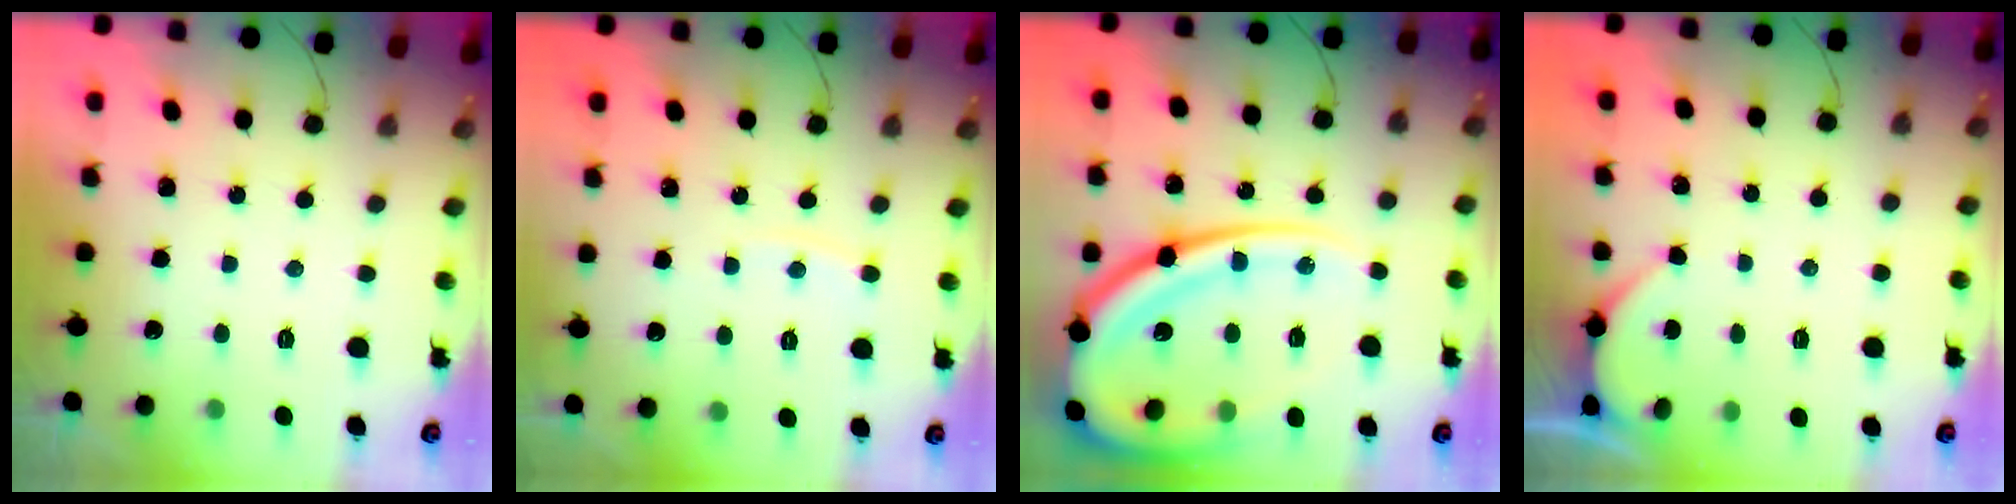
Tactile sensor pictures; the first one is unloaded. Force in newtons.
{"total": 2.8, "press": 2.8, "slide": 0.3}
{"total": 30.1, "press": 29.9, "slide": 3.5}
{"total": 2.1, "press": 2.1, "slide": 0.2}